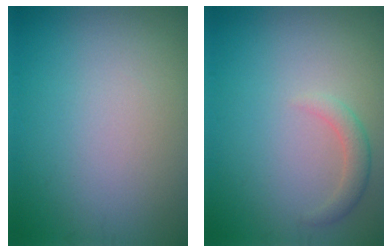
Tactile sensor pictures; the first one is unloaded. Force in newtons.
{"total": 1.6, "press": 1.6, "slide": 0.1}